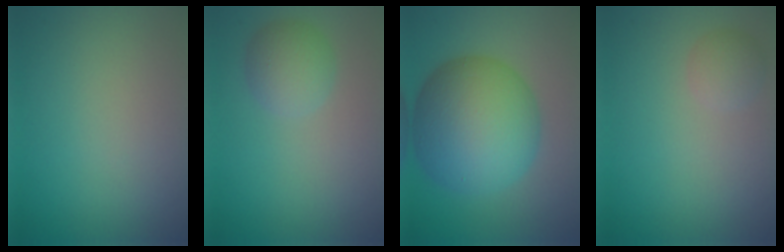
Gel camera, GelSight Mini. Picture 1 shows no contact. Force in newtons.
{"total": 2.6, "press": 2.6, "slide": 0.1}
{"total": 11.5, "press": 11.5, "slide": 0.1}
{"total": 1.6, "press": 1.6, "slide": 0.1}